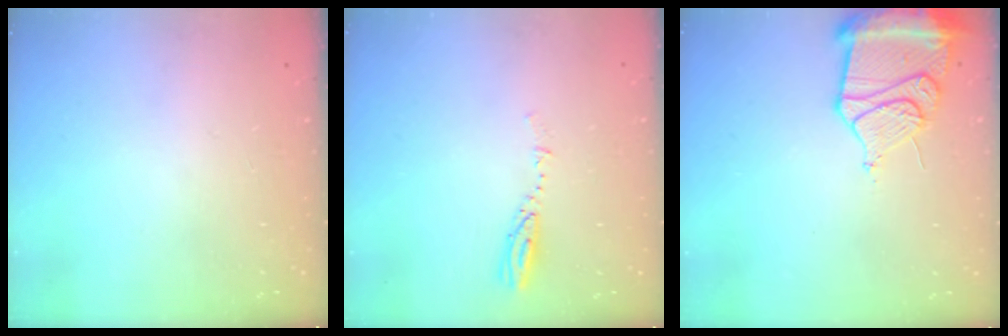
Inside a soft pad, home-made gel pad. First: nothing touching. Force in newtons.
{"total": 3.6, "press": 3.6, "slide": 0.5}
{"total": 15.7, "press": 15.6, "slide": 1.5}